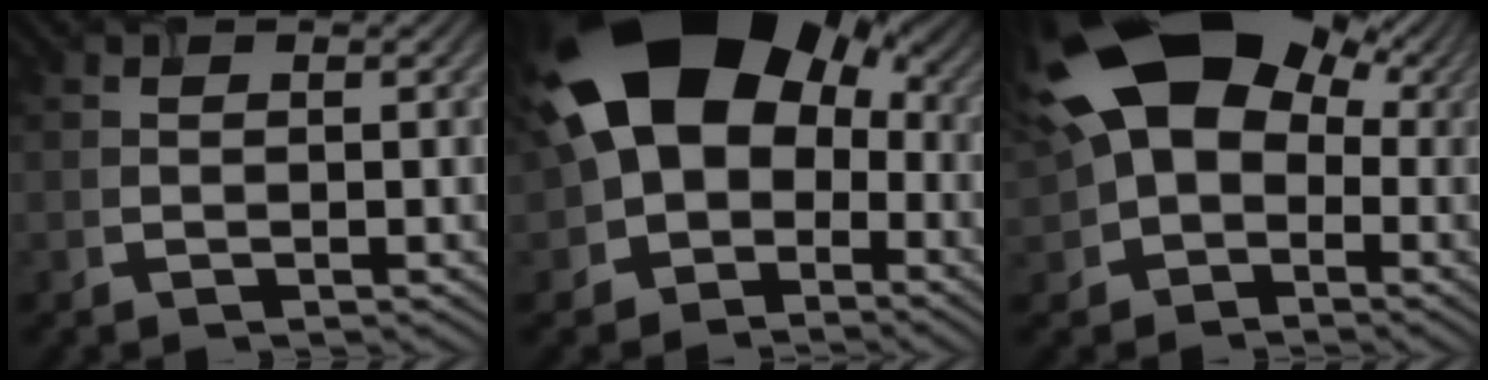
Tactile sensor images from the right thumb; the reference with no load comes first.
{"total": 18.6, "force": [1.6, 13.9, 12.3], "torque": [-0.204, 0.004, 0.022]}
{"total": 19.1, "force": [3.9, 13.2, 13.3], "torque": [-0.244, 0.036, 0.054]}